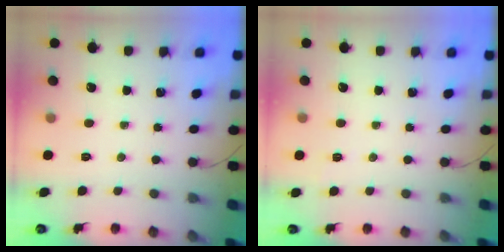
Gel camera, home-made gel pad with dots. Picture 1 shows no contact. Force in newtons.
{"total": 2.0, "press": 1.6, "slide": 1.2}